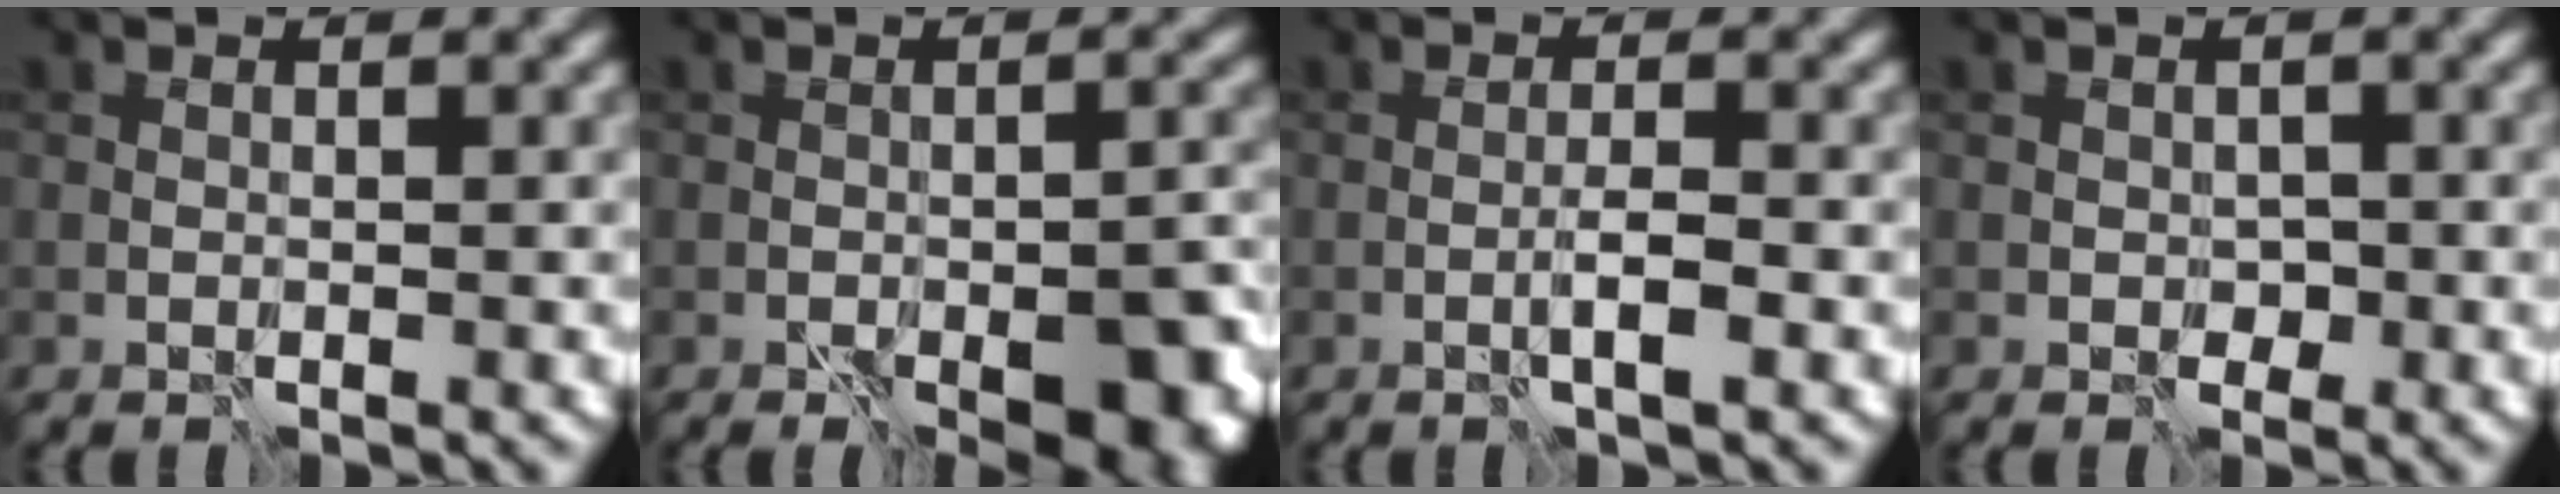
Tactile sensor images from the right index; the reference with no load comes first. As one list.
[{"total": 7.0, "force": [-2.8, 2.8, 5.8], "torque": [-0.072, -0.001, -0.033]}, {"total": 1.8, "force": [-0.7, 0.2, 1.6], "torque": [-0.028, 0.006, -0.014]}, {"total": 0.9, "force": [-0.1, 0.8, 0.3], "torque": [0.001, -0.001, -0.001]}]